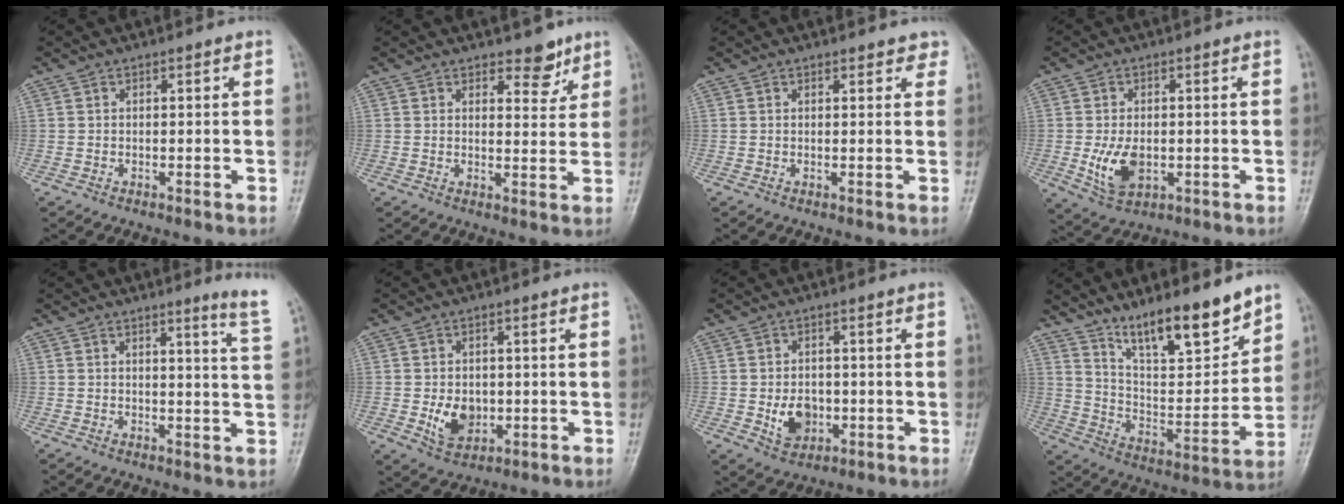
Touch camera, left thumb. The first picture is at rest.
{"total": 4.8, "force": [3.5, 2.5, 2.3], "torque": [-0.002, -0.023, 0.047]}
{"total": 2.3, "force": [1.8, 1.1, 0.7], "torque": [0.017, -0.004, 0.012]}
{"total": 7.5, "force": [-1.2, 4.8, 5.6], "torque": [-0.094, -0.008, -0.013]}
{"total": 5.2, "force": [3.9, -1.0, 3.3], "torque": [-0.044, -0.042, 0.040]}
{"total": 6.6, "force": [-0.9, 5.0, 4.2], "torque": [-0.051, -0.004, -0.006]}
{"total": 6.8, "force": [-1.2, 5.5, 3.8], "torque": [-0.031, 0.004, -0.012]}
{"total": 16.0, "force": [12.1, 4.1, 9.7], "torque": [-0.125, -0.083, 0.214]}